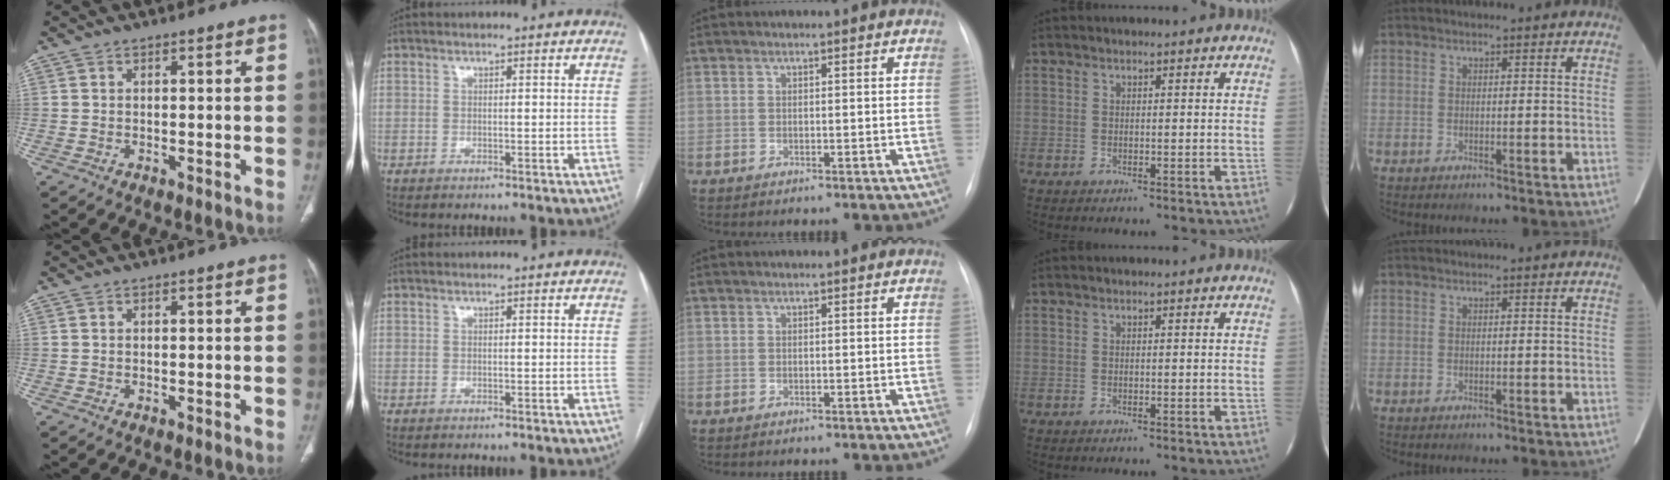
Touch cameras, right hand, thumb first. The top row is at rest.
{}